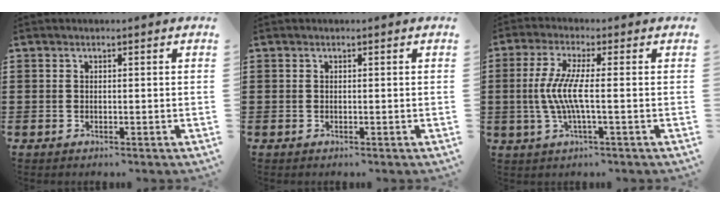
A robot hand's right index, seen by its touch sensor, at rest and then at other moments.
{"total": 0.0}
{"total": 6.4, "force": [-0.8, 0.6, 6.3], "torque": [-0.149, -0.016, -0.029]}